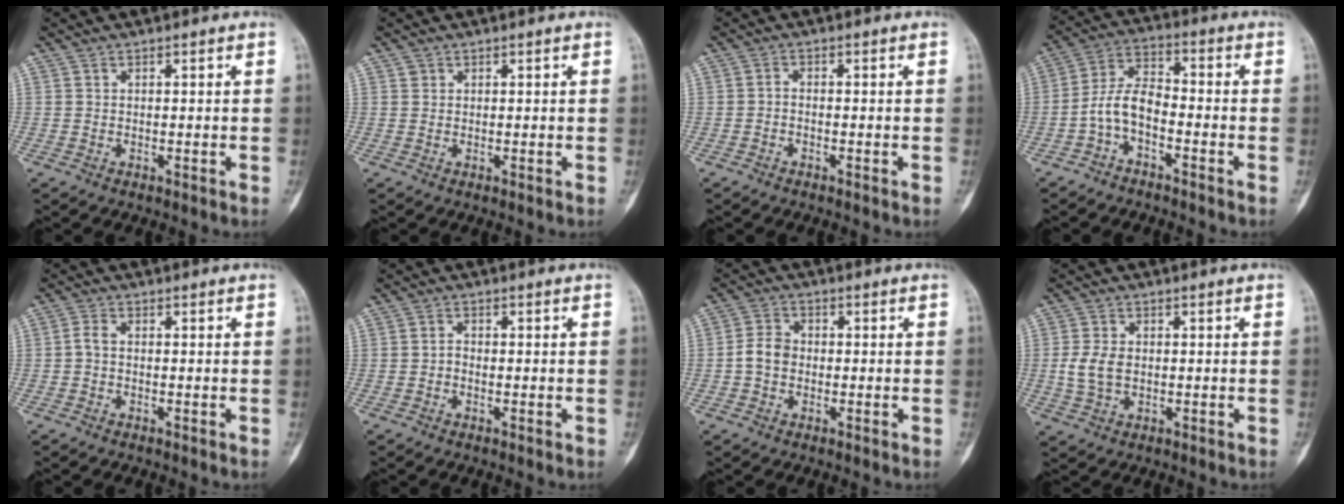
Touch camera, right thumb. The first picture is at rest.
{"total": 0.8, "force": [0.4, 0.7, 0.1], "torque": [0.007, 0.000, 0.005]}
{"total": 1.1, "force": [-0.6, 0.5, 0.7], "torque": [-0.012, 0.007, -0.016]}
{"total": 7.2, "force": [-3.0, 3.6, 5.5], "torque": [-0.108, 0.044, -0.069]}
{"total": 1.8, "force": [-0.3, 1.1, 1.4], "torque": [-0.029, 0.003, -0.012]}
{"total": 1.4, "force": [-0.5, 1.0, 0.8], "torque": [-0.009, 0.004, -0.013]}
{"total": 4.4, "force": [-0.7, 3.5, 2.6], "torque": [-0.041, 0.014, -0.021]}
{"total": 5.1, "force": [-0.2, 3.5, 3.8], "torque": [-0.080, 0.005, -0.001]}